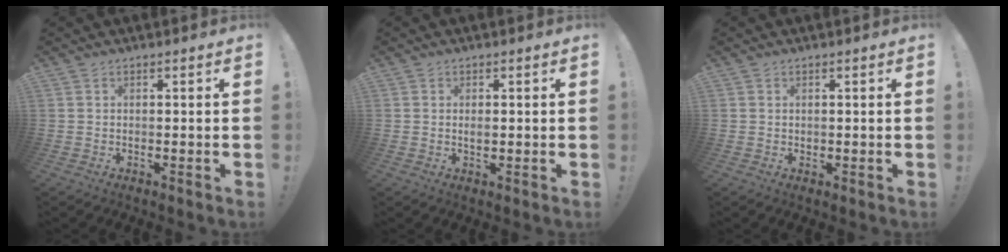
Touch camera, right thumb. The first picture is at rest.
{"total": 1.1, "force": [-0.1, 0.6, 1.0], "torque": [-0.005, -0.003, -0.005]}
{"total": 0.5, "force": [0.3, 0.5, 0.0], "torque": [0.008, -0.002, 0.004]}